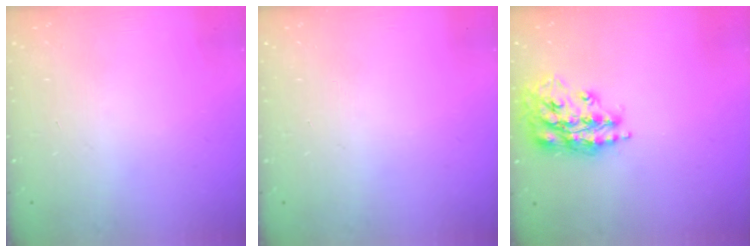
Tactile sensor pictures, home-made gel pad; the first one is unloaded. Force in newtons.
{"total": 0.0}
{"total": 16.1, "press": 16.0, "slide": 1.6}